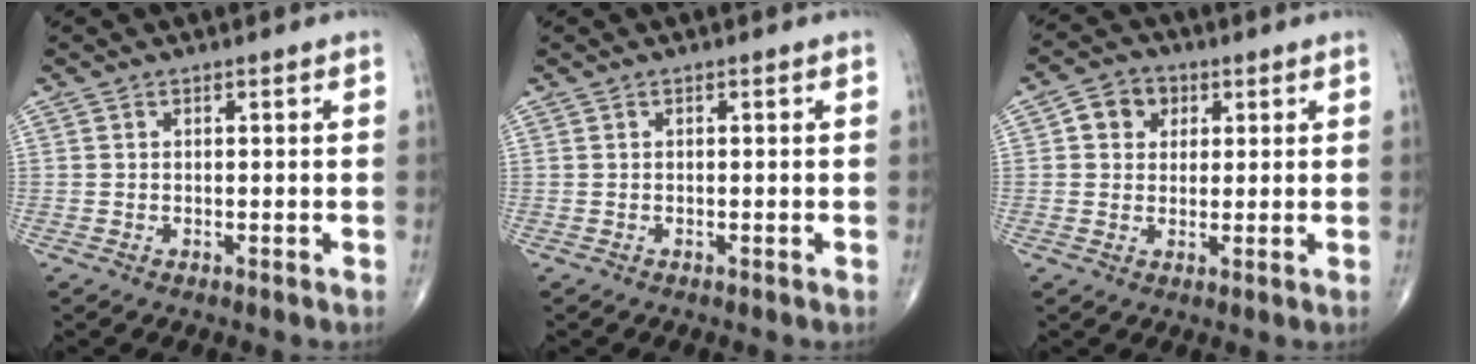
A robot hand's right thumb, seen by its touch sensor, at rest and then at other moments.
{"total": 0.0}
{"total": 5.5, "force": [1.7, 4.7, 2.4], "torque": [-0.010, 0.004, 0.022]}